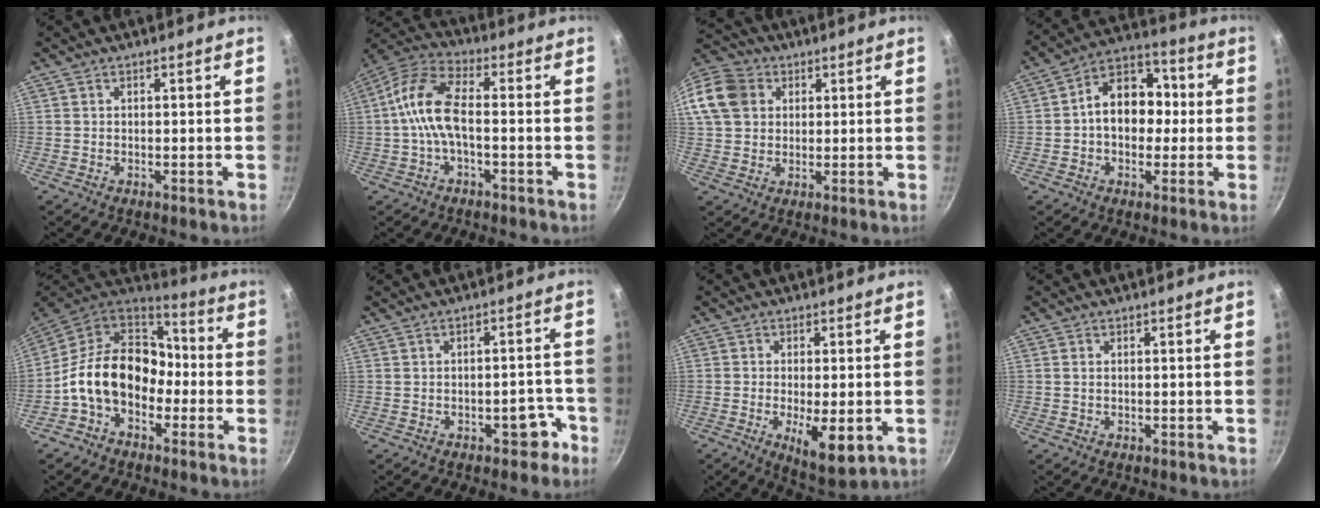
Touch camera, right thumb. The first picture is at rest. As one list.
[{"total": 10.2, "force": [-1.3, 4.6, 9.0], "torque": [-0.189, 0.036, -0.042]}, {"total": 16.0, "force": [4.3, 13.3, 7.9], "torque": [-0.173, 0.028, 0.071]}, {"total": 13.1, "force": [0.1, 9.8, 8.7], "torque": [-0.079, 0.040, -0.017]}, {"total": 17.0, "force": [-3.9, 12.5, 10.9], "torque": [-0.152, 0.060, -0.090]}, {"total": 4.4, "force": [-2.4, 2.5, 2.6], "torque": [-0.006, 0.033, -0.018]}, {"total": 8.5, "force": [-2.1, 2.8, 7.8], "torque": [-0.124, -0.010, -0.021]}, {"total": 0.6, "force": [0.2, 0.4, 0.5], "torque": [-0.010, 0.001, 0.002]}]